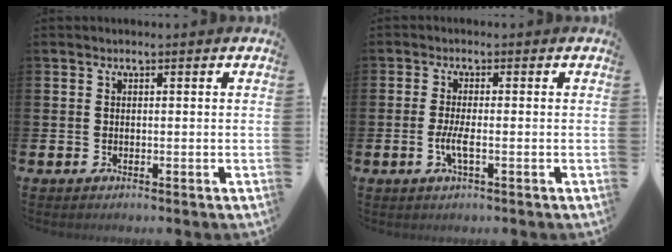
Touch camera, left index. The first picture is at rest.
{"total": 2.6, "force": [-0.7, 0.5, 2.4], "torque": [-0.053, -0.004, -0.015]}